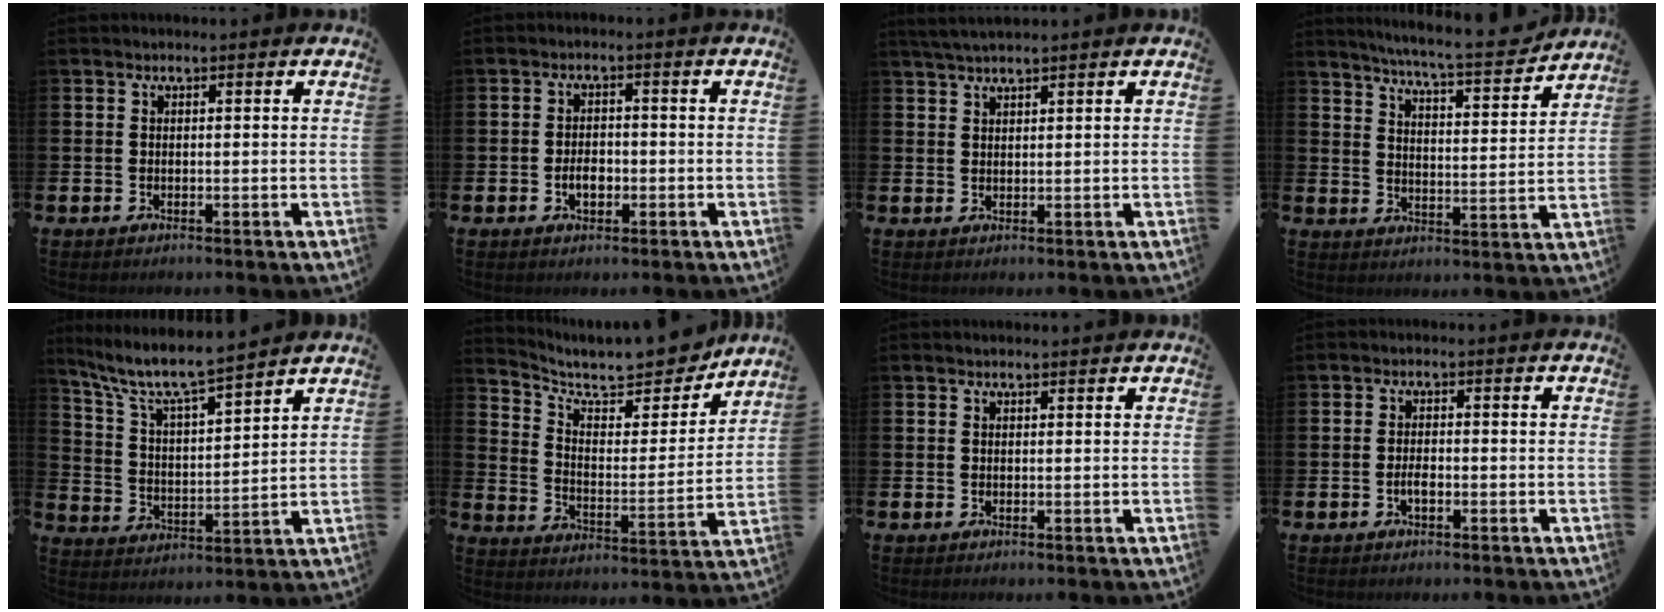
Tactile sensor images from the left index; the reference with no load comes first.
{"total": 2.8, "force": [-0.7, 1.8, 2.0], "torque": [-0.024, -0.004, -0.018]}
{"total": 2.7, "force": [2.4, 0.2, 1.1], "torque": [-0.026, -0.001, 0.046]}
{"total": 7.3, "force": [7.0, 0.0, 2.2], "torque": [-0.052, -0.054, 0.115]}
{"total": 8.3, "force": [7.4, 1.0, 3.5], "torque": [-0.098, -0.048, 0.126]}
{"total": 9.7, "force": [8.8, 2.7, 3.0], "torque": [-0.076, -0.071, 0.149]}
{"total": 0.5, "force": [0.5, 0.0, 0.1], "torque": [0.012, -0.005, 0.007]}
{"total": 1.8, "force": [-0.6, 0.8, 1.5], "torque": [-0.021, -0.002, -0.014]}